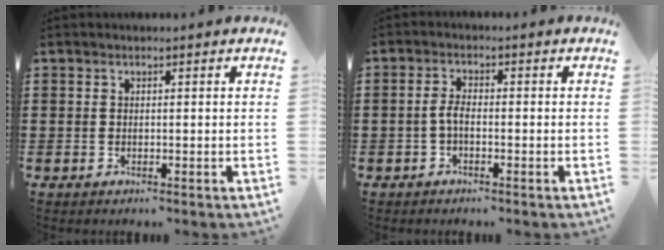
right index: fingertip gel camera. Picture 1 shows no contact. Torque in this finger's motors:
{"motor_torque": [0.73, -0.44, 0.37, 0.08]}